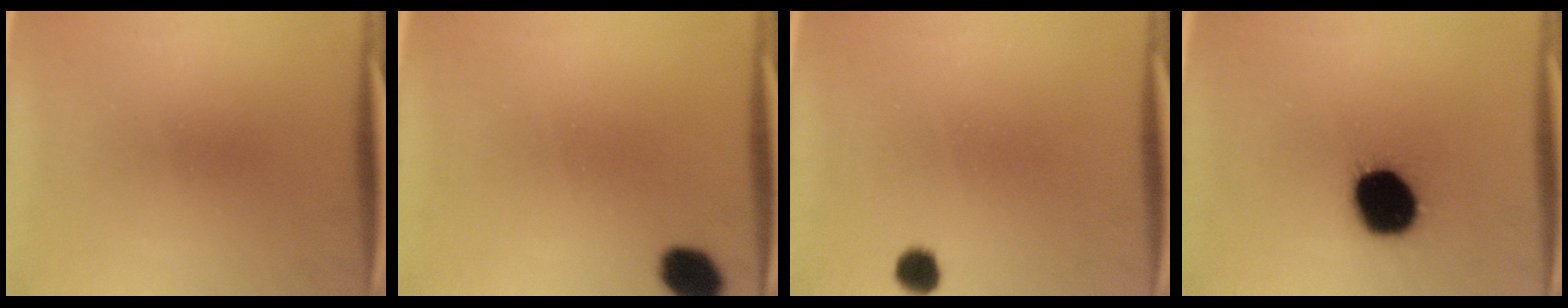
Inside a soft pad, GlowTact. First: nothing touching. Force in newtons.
{"total": 5.8}
{"total": 3.1}
{"total": 16.3}